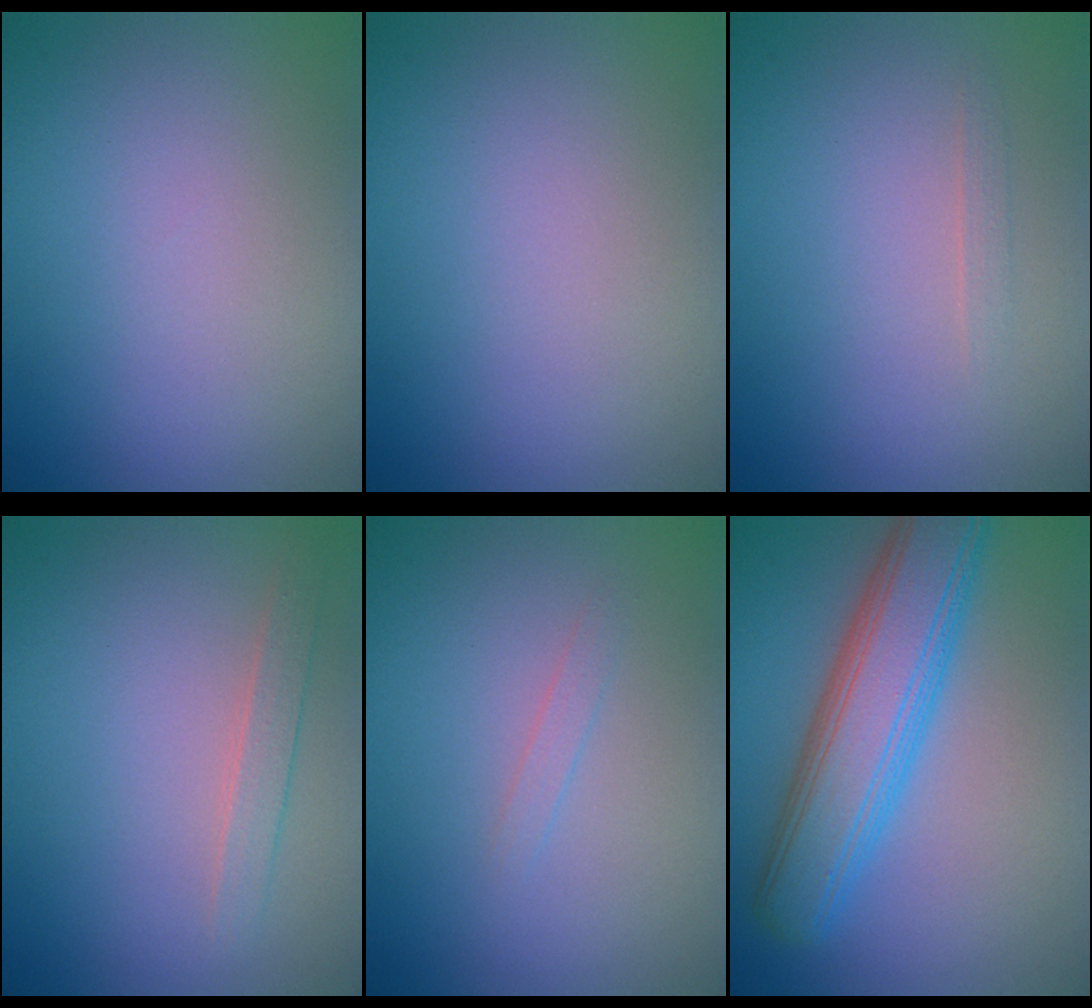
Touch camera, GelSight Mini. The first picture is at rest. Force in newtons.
{"total": 0.0}
{"total": 0.6, "press": 0.6, "slide": 0.0}
{"total": 1.6, "press": 1.6, "slide": 0.2}
{"total": 0.8, "press": 0.8, "slide": 0.0}
{"total": 7.7, "press": 7.7, "slide": 0.4}